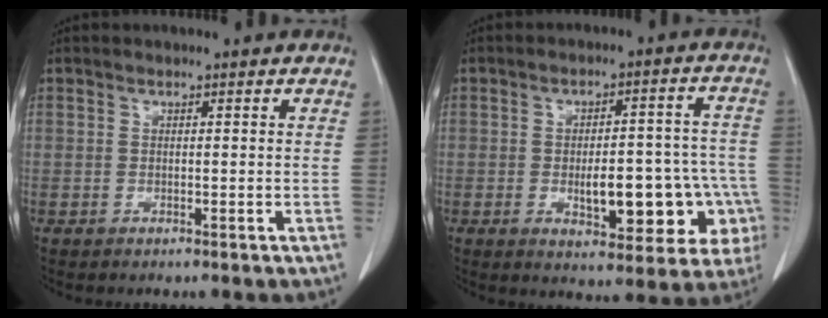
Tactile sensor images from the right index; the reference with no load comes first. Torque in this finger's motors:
{"motor_torque": [0.51, -0.27, 0.32, 0.11]}